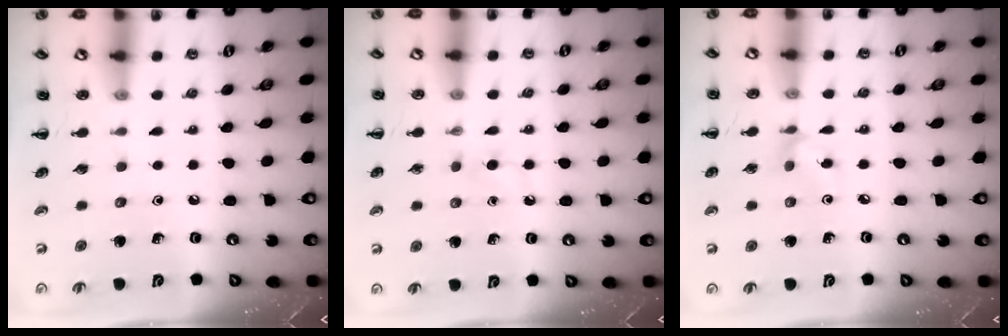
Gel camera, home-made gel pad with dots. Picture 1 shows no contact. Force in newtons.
{"total": 2.7, "press": 2.5, "slide": 1.0}
{"total": 3.7, "press": 3.6, "slide": 1.1}